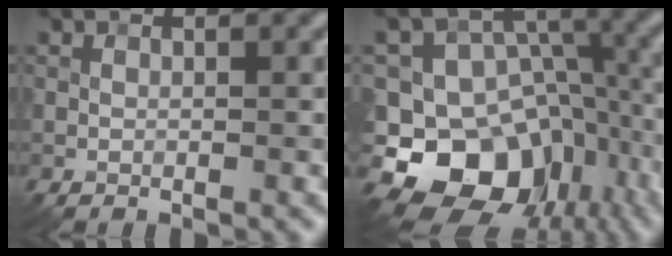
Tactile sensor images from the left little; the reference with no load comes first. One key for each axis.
{"total": 14.0, "fx": -6.9, "fy": 10.8, "fz": 5.8, "tx": -0.112, "ty": 0.017, "tz": -0.119}